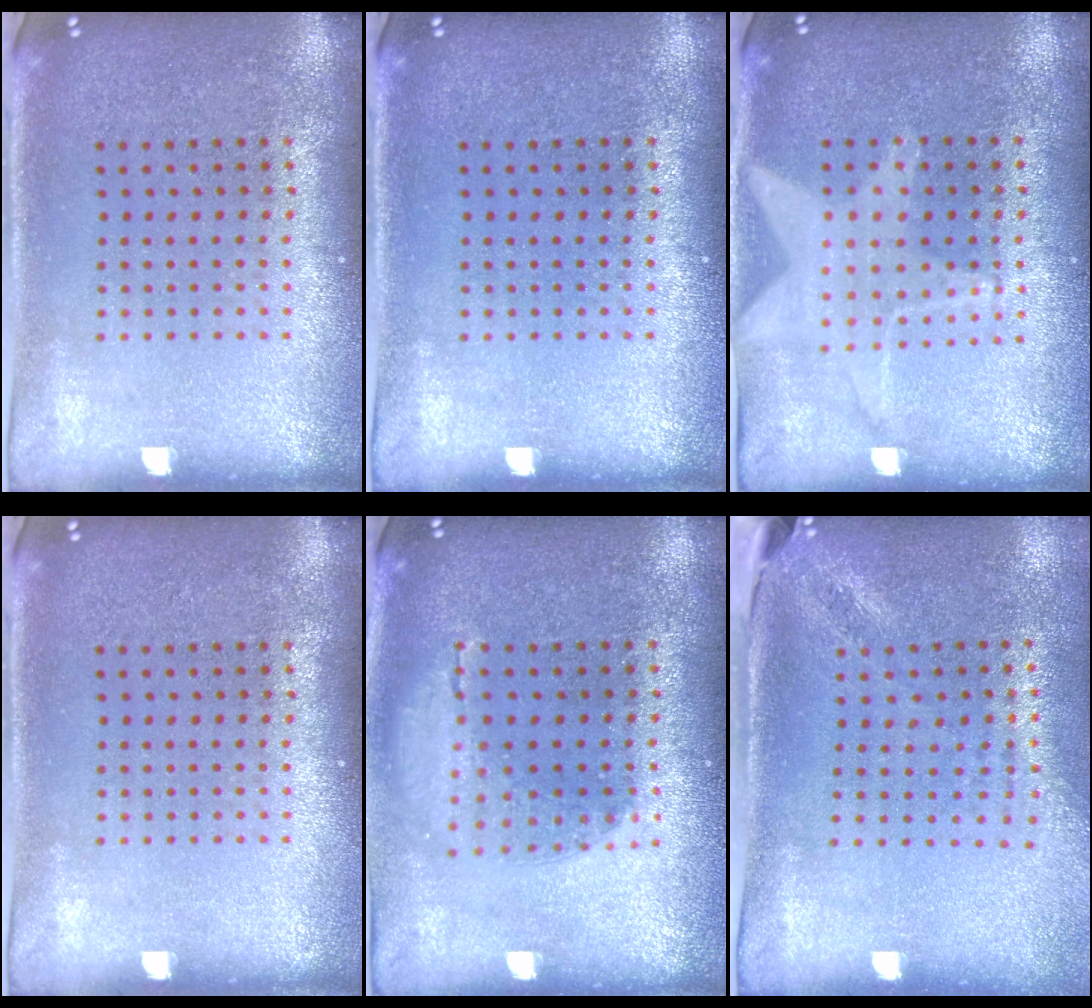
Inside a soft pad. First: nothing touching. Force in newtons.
{"total": 0.0}
{"total": 0.9, "press": 0.9, "slide": 0.0}
{"total": 0.0}
{"total": 1.2, "press": 1.2, "slide": 0.3}
{"total": 1.9, "press": 1.5, "slide": 1.2}